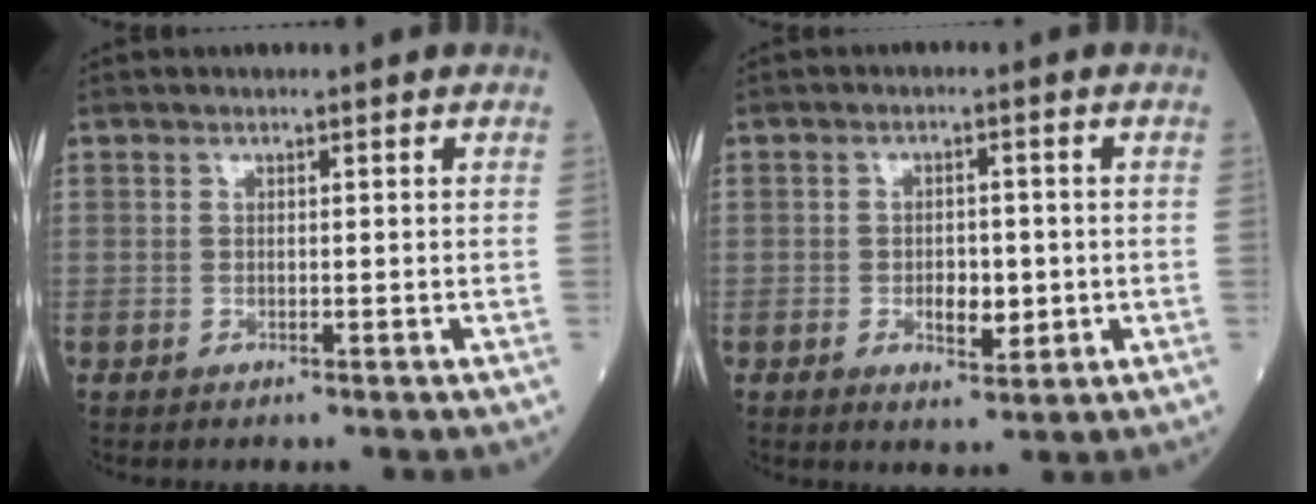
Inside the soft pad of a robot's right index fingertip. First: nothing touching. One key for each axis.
{"total": 4.6, "fx": -1.0, "fy": 2.3, "fz": 3.9, "tx": -0.062, "ty": -0.002, "tz": -0.008}